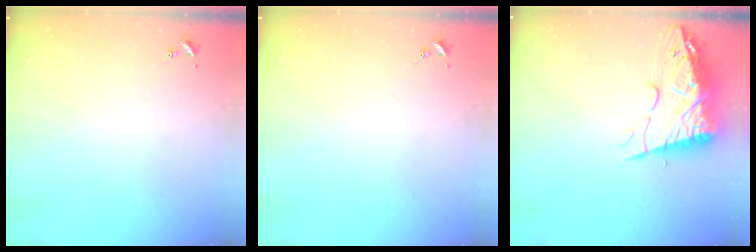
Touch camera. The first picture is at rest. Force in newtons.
{"total": 0.0}
{"total": 13.1, "press": 13.1, "slide": 1.3}